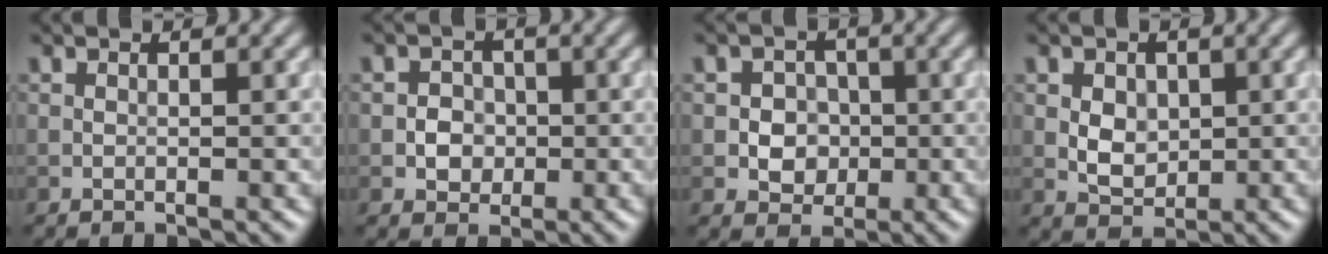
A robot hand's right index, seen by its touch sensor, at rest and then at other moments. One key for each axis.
{"total": 2.2, "fx": -0.4, "fy": 2.0, "fz": 0.9, "tx": -0.005, "ty": 0.000, "tz": -0.011}
{"total": 3.2, "fx": -0.5, "fy": 2.8, "fz": 1.5, "tx": -0.004, "ty": -0.001, "tz": -0.018}
{"total": 2.8, "fx": 0.3, "fy": 2.1, "fz": 1.8, "tx": -0.031, "ty": -0.001, "tz": 0.004}